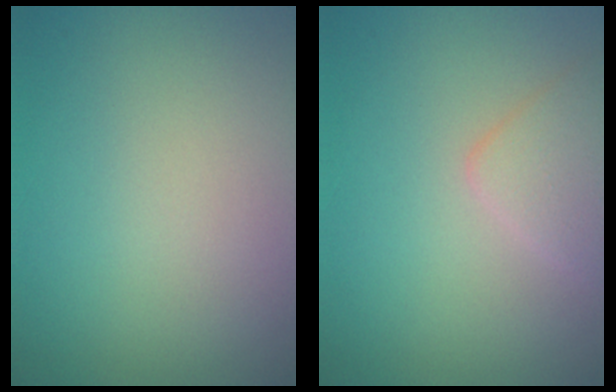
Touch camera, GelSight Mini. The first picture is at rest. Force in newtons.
{"total": 2.1, "press": 2.1, "slide": 0.2}